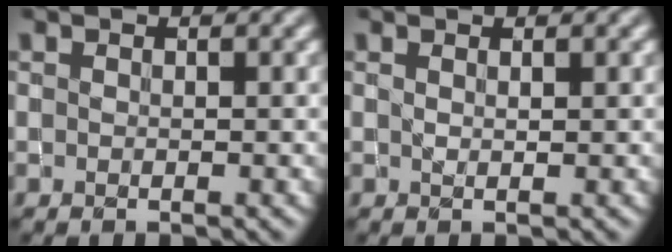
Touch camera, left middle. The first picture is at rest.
{"total": 0.6, "force": [0.3, 0.1, 0.4], "torque": [-0.010, -0.001, 0.006]}